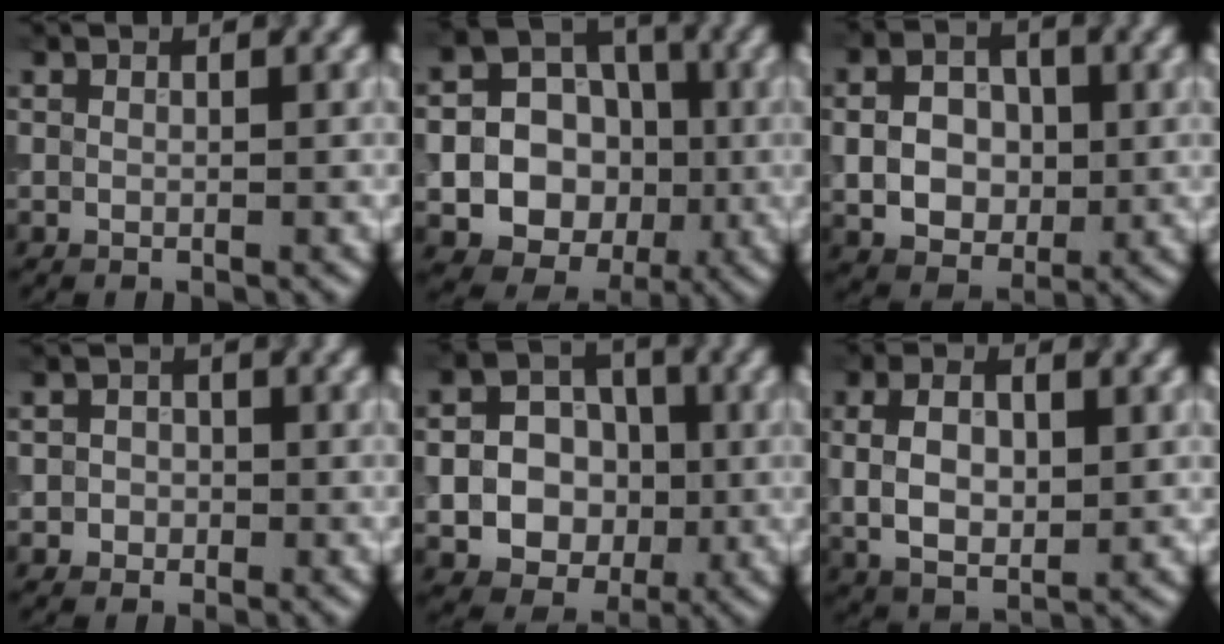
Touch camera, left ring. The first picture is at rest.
{"total": 13.8, "force": [-2.3, 12.6, 5.2], "torque": [-0.087, -0.009, -0.055]}
{"total": 5.6, "force": [-0.1, 4.2, 3.7], "torque": [-0.070, 0.001, -0.002]}
{"total": 1.7, "force": [-0.2, 1.7, 0.5], "torque": [0.015, 0.003, -0.018]}
{"total": 10.0, "force": [-1.3, 8.7, 4.7], "torque": [-0.069, -0.009, -0.035]}
{"total": 5.6, "force": [0.4, 3.2, 4.6], "torque": [-0.086, 0.000, 0.009]}